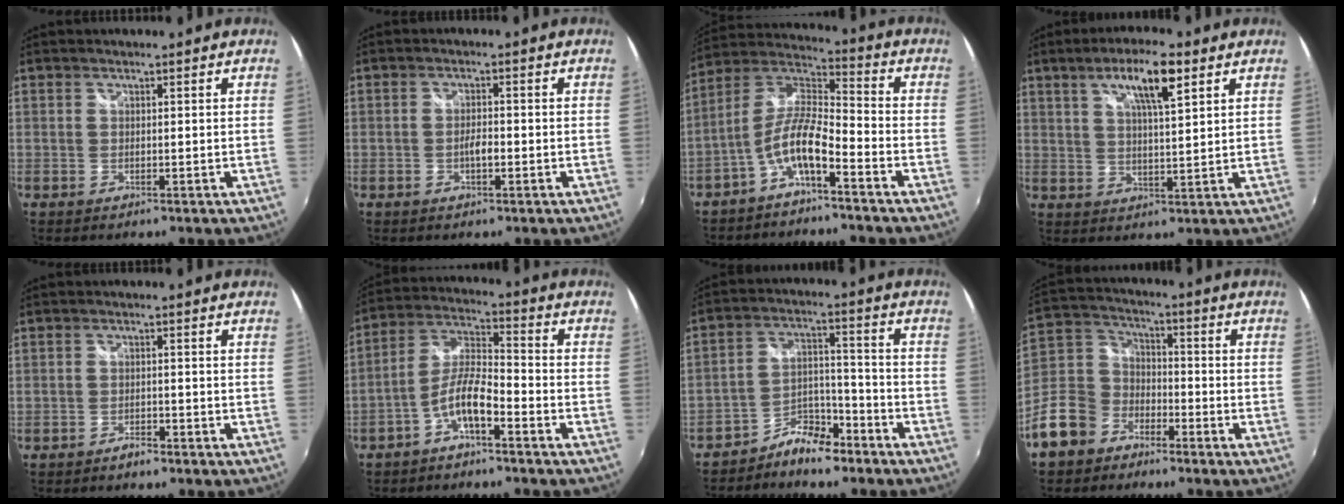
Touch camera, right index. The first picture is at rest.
{"total": 2.2, "force": [-0.9, 0.7, 1.9], "torque": [-0.035, 0.001, -0.017]}
{"total": 9.3, "force": [-5.2, 2.3, 7.4], "torque": [-0.164, 0.010, -0.099]}
{"total": 8.8, "force": [4.6, 1.6, 7.3], "torque": [-0.123, 0.009, 0.077]}
{"total": 2.1, "force": [-1.8, 0.6, 0.7], "torque": [-0.019, -0.001, -0.033]}
{"total": 7.5, "force": [-4.4, 1.9, 5.8], "torque": [-0.129, 0.015, -0.082]}
{"total": 7.6, "force": [-6.3, 2.8, 3.2], "torque": [-0.059, 0.025, -0.114]}
{"total": 14.4, "force": [-8.8, 10.2, 5.1], "torque": [-0.143, 0.034, -0.162]}